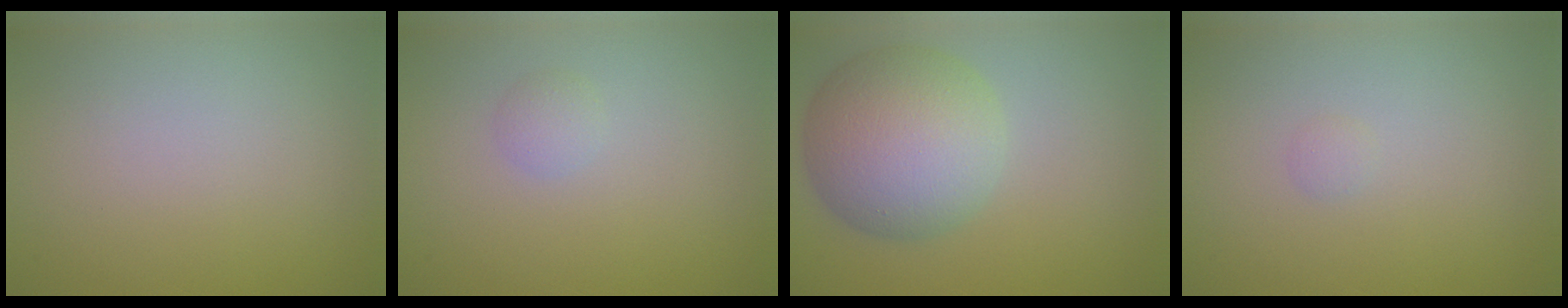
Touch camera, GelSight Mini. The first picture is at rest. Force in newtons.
{"total": 1.0, "press": 1.0, "slide": 0.0}
{"total": 9.0, "press": 9.0, "slide": 0.4}
{"total": 0.5, "press": 0.5, "slide": 0.1}